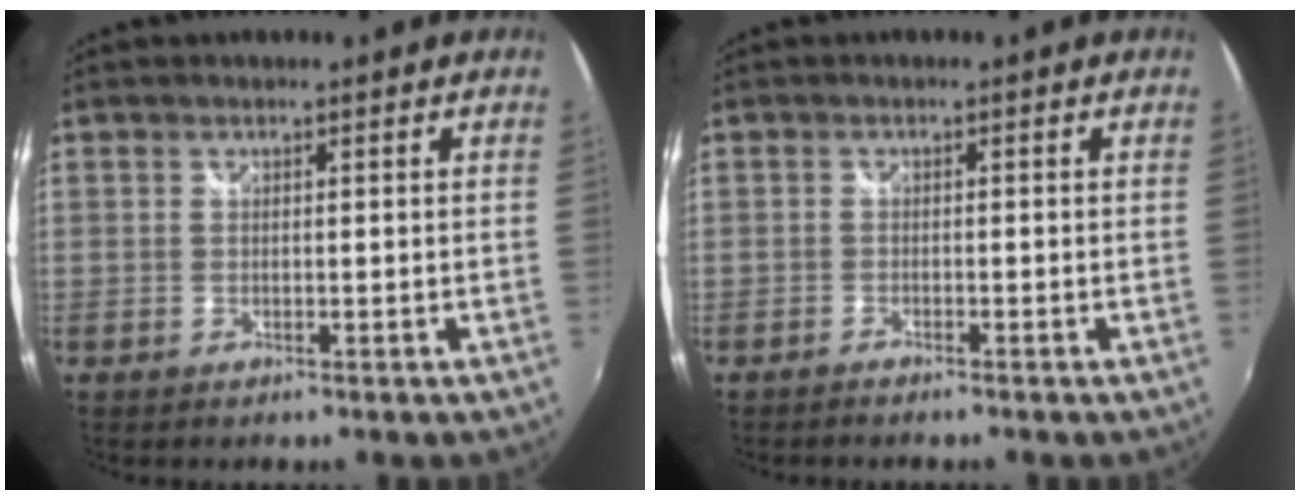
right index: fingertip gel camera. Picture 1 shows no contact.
{"total": 1.3, "force": [-1.3, 0.2, 0.4], "torque": [-0.018, -0.005, -0.026]}